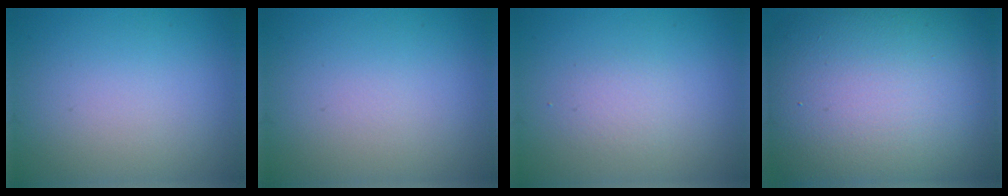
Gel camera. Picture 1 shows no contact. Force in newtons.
{"total": 0.0}
{"total": 1.3, "press": 1.3, "slide": 0.2}
{"total": 18.0, "press": 18.0, "slide": 0.9}